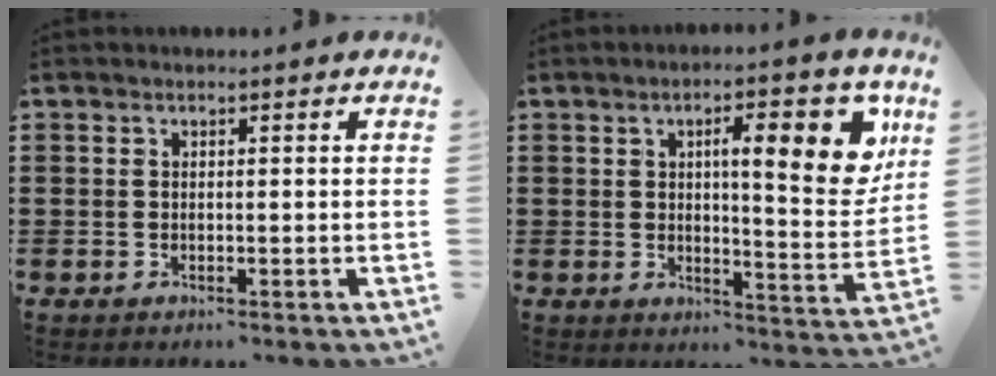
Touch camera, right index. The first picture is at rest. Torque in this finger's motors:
{"motor_torque": [0.66, 0.00, 0.40, 0.11]}